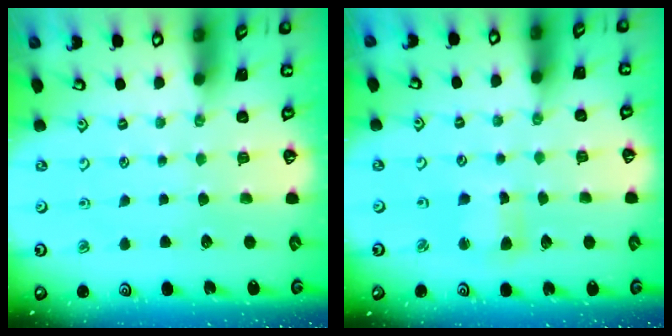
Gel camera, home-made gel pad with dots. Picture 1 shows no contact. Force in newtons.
{"total": 4.2, "press": 4.2, "slide": 0.4}